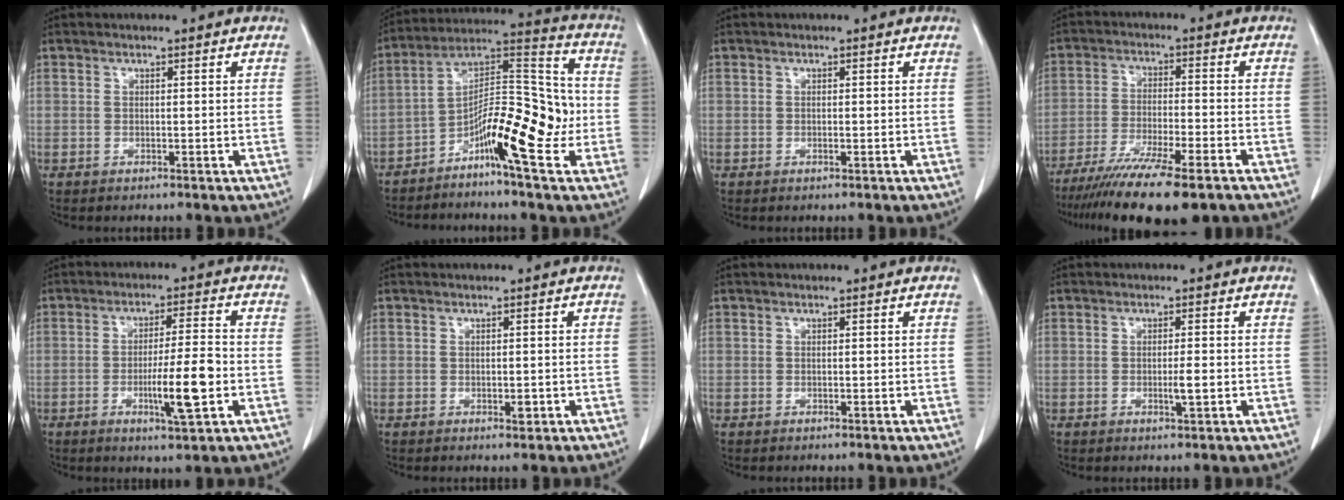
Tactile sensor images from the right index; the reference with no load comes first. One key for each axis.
{"total": 14.0, "fx": -5.0, "fy": 3.0, "fz": 12.7, "tx": -0.206, "ty": 0.029, "tz": -0.088}
{"total": 0.0}
{"total": 16.7, "fx": -12.8, "fy": 2.1, "fz": 10.6, "tx": -0.171, "ty": -0.037, "tz": -0.203}
{"total": 8.6, "fx": -2.4, "fy": 0.4, "fz": 8.3, "tx": -0.137, "ty": -0.005, "tz": -0.039}
{"total": 1.3, "fx": -0.5, "fy": 0.6, "fz": 1.0, "tx": -0.012, "ty": 0.000, "tz": -0.003}
{"total": 0.0}
{"total": 2.1, "fx": -0.5, "fy": 0.1, "fz": 2.0, "tx": -0.034, "ty": -0.002, "tz": -0.008}